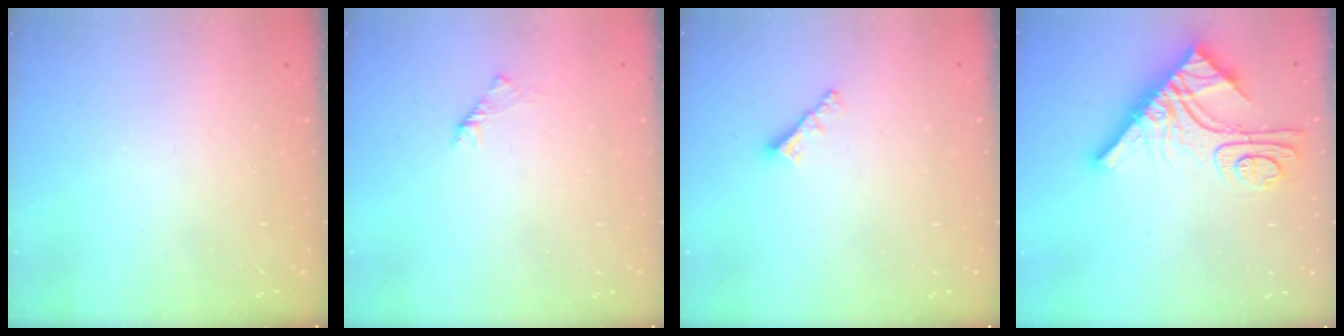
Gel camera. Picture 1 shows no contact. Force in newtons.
{"total": 1.6, "press": 1.4, "slide": 0.6}
{"total": 2.9, "press": 2.9, "slide": 0.3}
{"total": 15.3, "press": 15.3, "slide": 1.4}